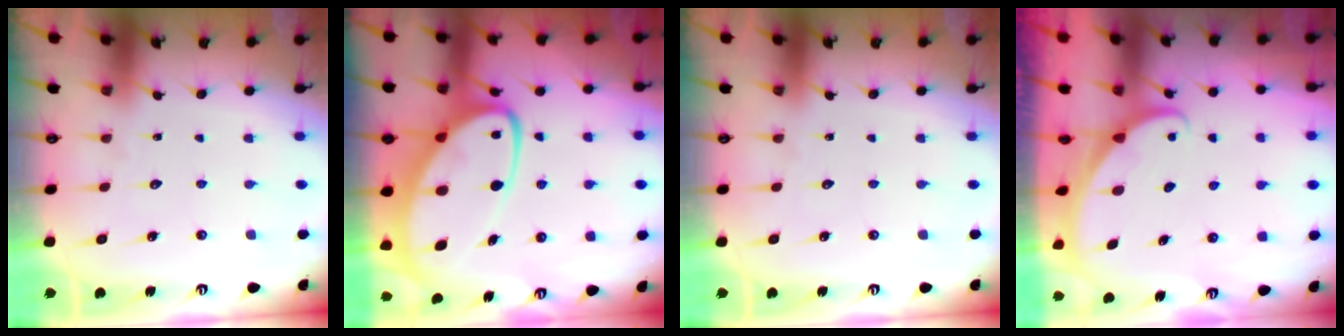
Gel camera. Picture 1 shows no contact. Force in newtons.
{"total": 16.6, "press": 16.5, "slide": 1.6}
{"total": 0.0}
{"total": 1.7, "press": 1.7, "slide": 0.1}